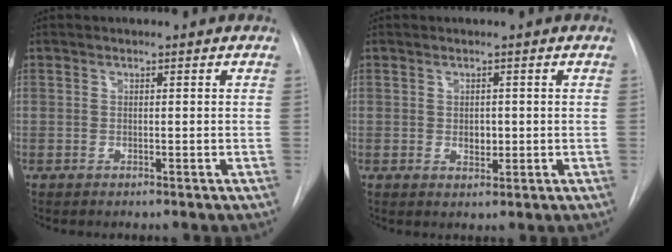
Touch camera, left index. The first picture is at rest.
{"total": 1.7, "force": [0.1, 1.3, 1.1], "torque": [-0.017, -0.002, 0.004]}